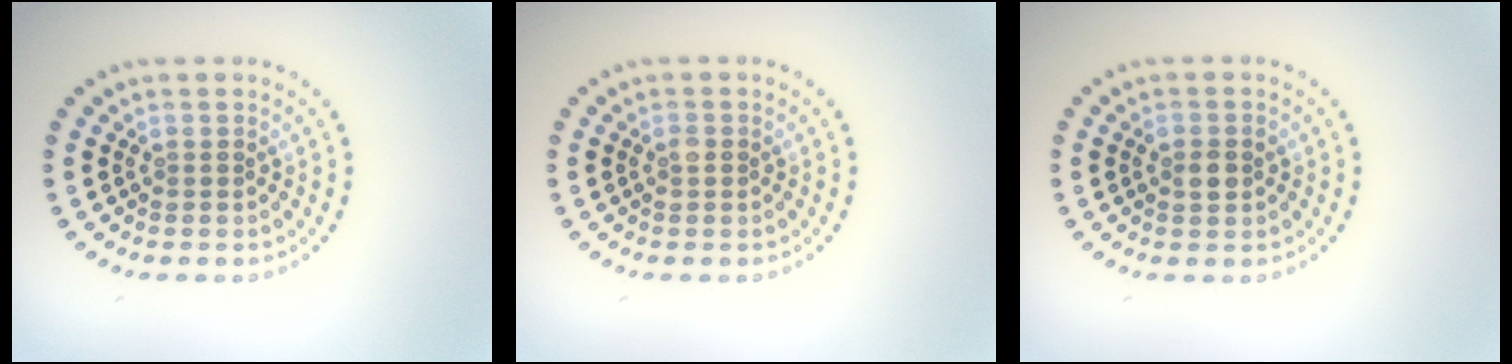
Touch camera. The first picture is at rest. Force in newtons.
{"total": 1.0, "press": 1.0, "slide": 0.1}
{"total": 2.1, "press": 2.1, "slide": 0.2}